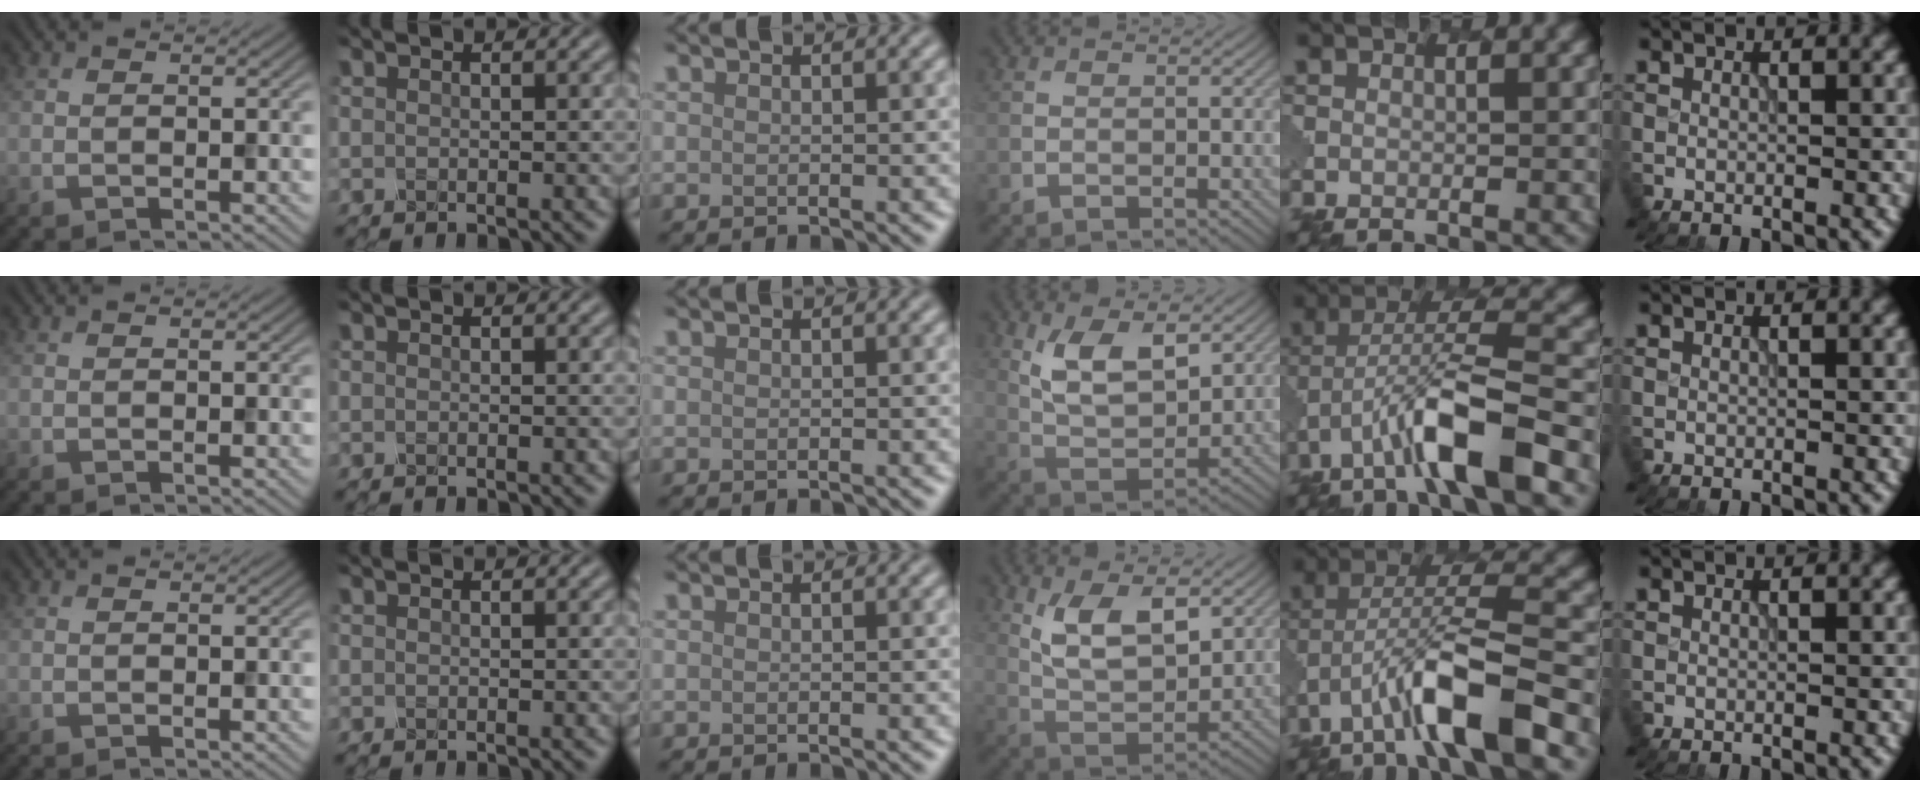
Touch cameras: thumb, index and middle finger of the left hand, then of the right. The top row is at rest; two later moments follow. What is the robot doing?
{"motion": "insert", "object": "pen bag"}